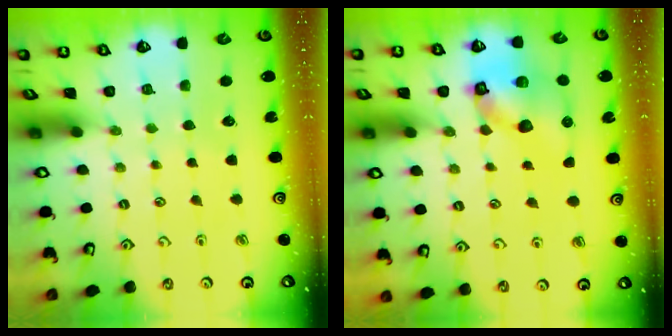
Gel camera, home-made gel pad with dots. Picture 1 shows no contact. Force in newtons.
{"total": 11.1, "press": 11.0, "slide": 1.5}